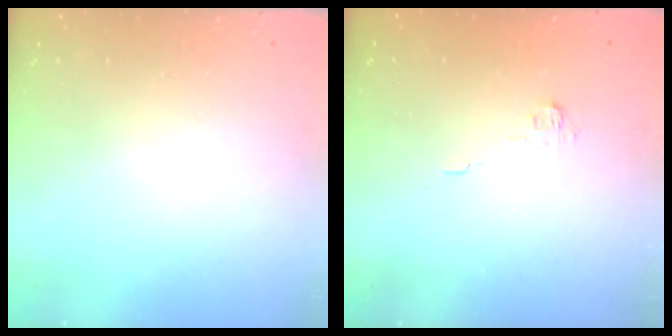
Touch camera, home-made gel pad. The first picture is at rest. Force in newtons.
{"total": 3.9, "press": 3.7, "slide": 1.1}